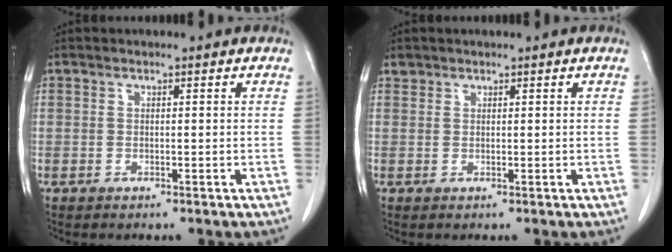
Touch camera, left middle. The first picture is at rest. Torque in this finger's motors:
{"motor_torque": [0.04, -0.03, 0.01, 0.00]}